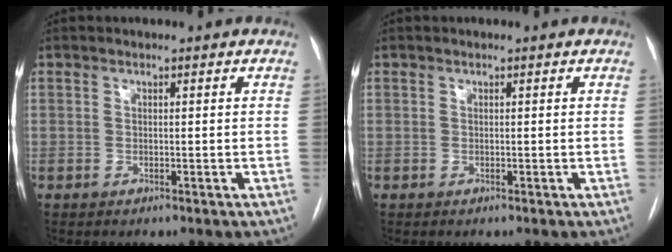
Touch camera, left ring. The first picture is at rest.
{"total": 0.0}